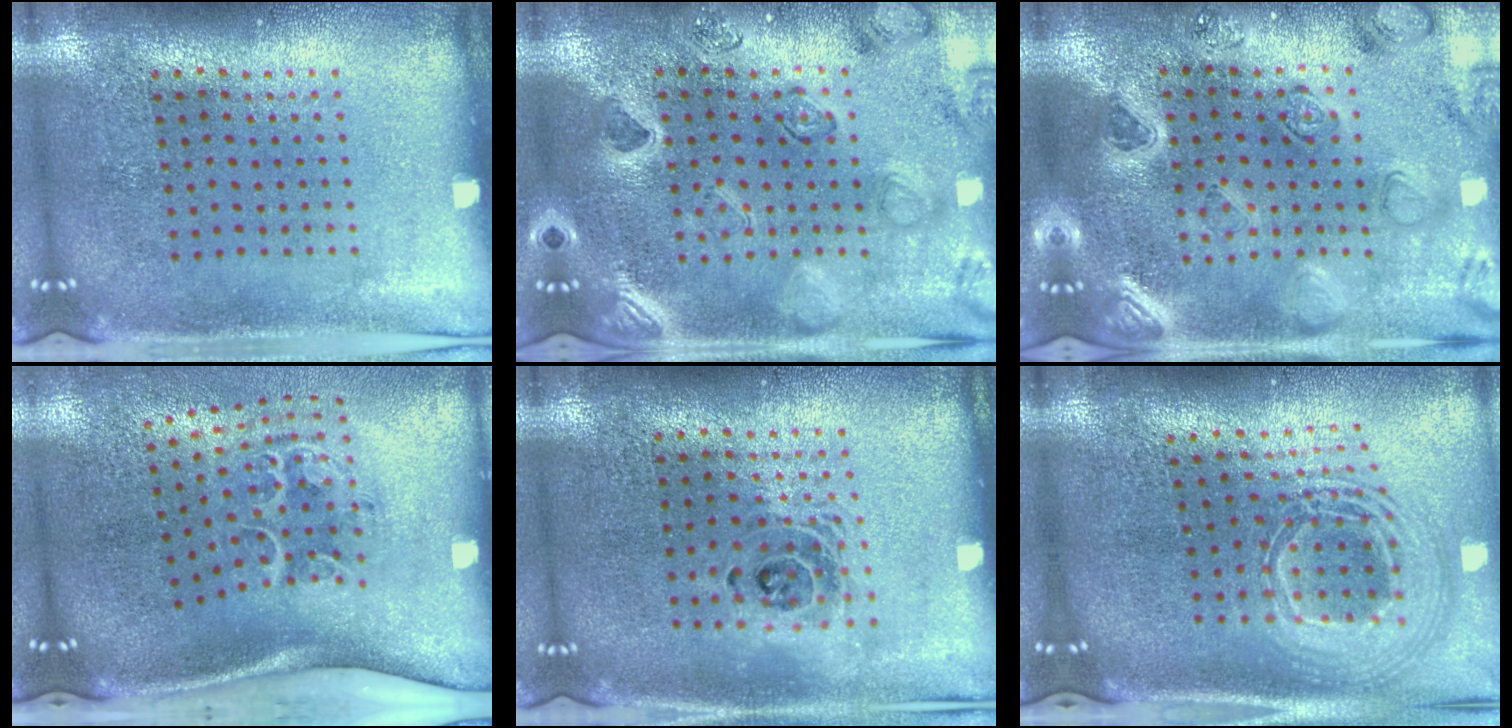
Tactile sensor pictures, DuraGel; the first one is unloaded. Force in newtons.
{"total": 2.5, "press": 2.4, "slide": 0.6}
{"total": 2.2, "press": 2.2, "slide": 0.2}
{"total": 2.1, "press": 1.4, "slide": 1.6}
{"total": 1.5, "press": 1.2, "slide": 0.8}
{"total": 2.6, "press": 1.9, "slide": 1.8}